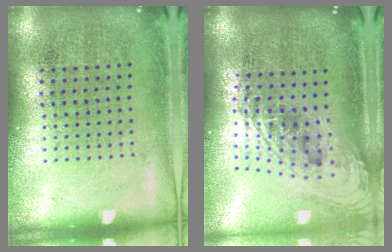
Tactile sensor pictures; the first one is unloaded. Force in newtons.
{"total": 2.3, "press": 1.7, "slide": 1.6}